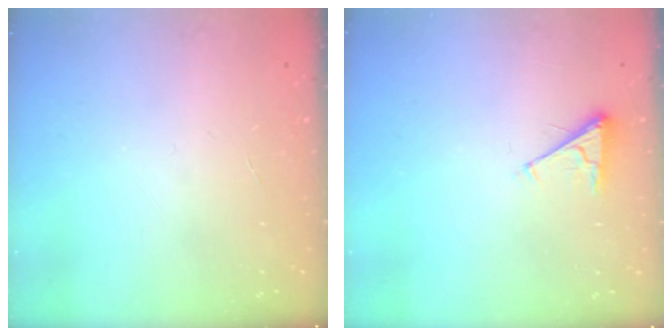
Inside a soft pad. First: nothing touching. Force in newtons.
{"total": 2.8, "press": 2.8, "slide": 0.4}